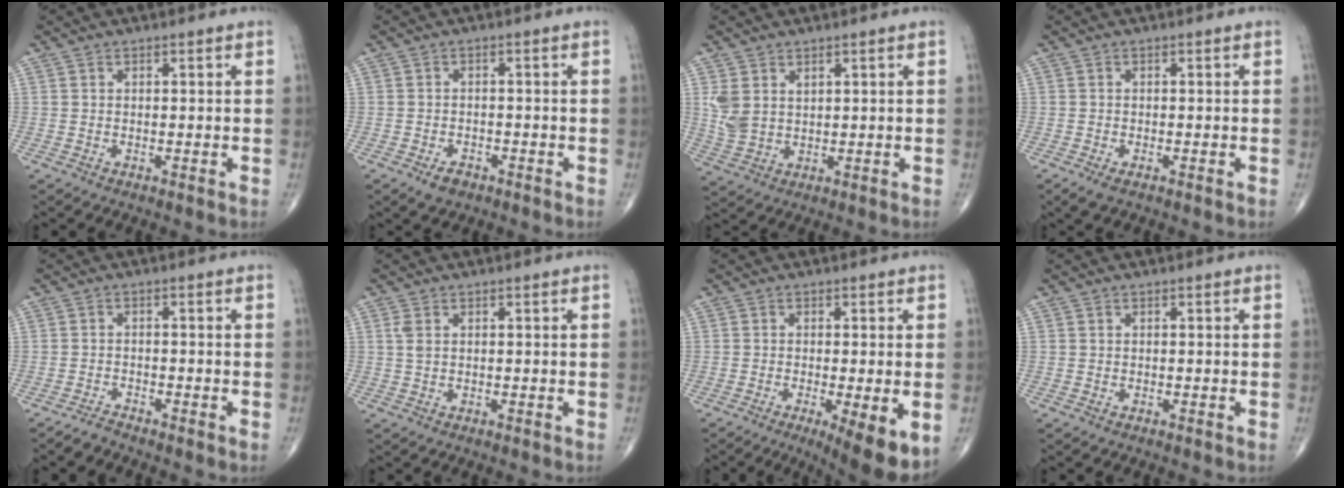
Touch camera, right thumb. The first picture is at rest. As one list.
[{"total": 2.9, "force": [-1.8, 1.7, 1.5], "torque": [-0.022, 0.004, -0.025]}, {"total": 5.2, "force": [2.1, 3.5, 3.2], "torque": [-0.062, -0.006, 0.054]}, {"total": 1.9, "force": [-1.1, 0.7, 1.4], "torque": [-0.034, -0.005, -0.019]}, {"total": 1.6, "force": [-1.6, 0.1, 0.2], "torque": [-0.008, -0.001, -0.034]}, {"total": 1.6, "force": [0.5, 0.8, 1.3], "torque": [-0.032, 0.006, 0.016]}, {"total": 9.1, "force": [-3.2, 2.0, 8.3], "torque": [-0.118, -0.022, -0.047]}, {"total": 0.0}]